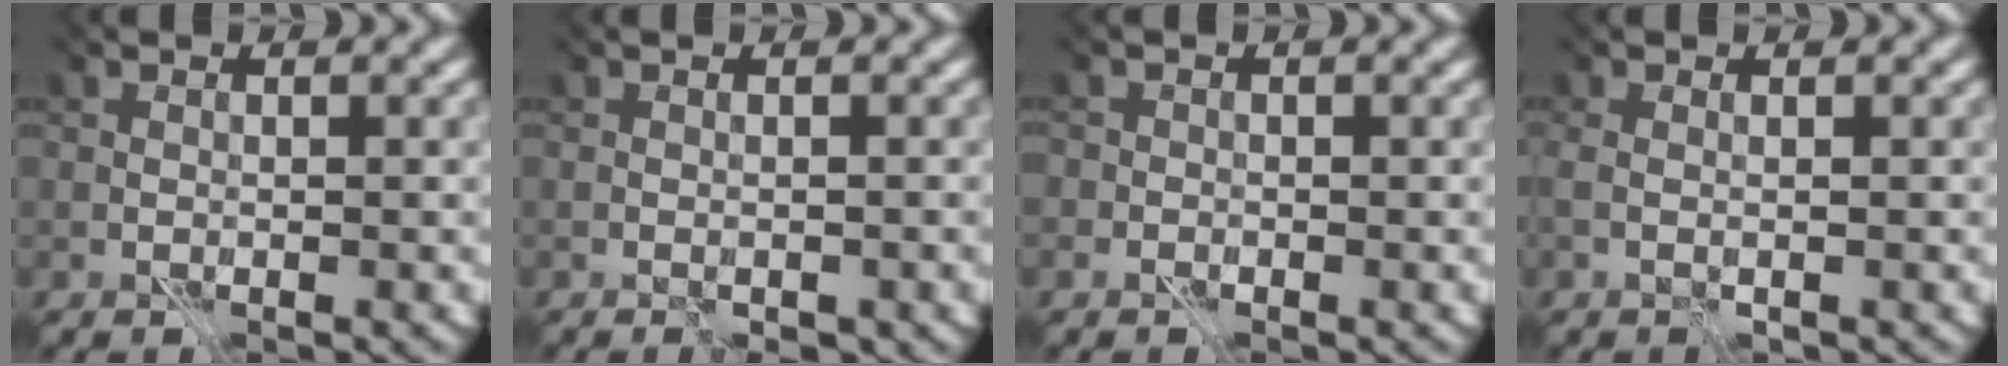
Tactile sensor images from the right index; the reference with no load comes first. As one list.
[{"total": 0.5, "force": [-0.4, -0.1, 0.3], "torque": [-0.001, -0.001, -0.004]}, {"total": 1.2, "force": [-0.6, 1.0, 0.3], "torque": [0.003, 0.009, -0.012]}, {"total": 1.1, "force": [0.3, 0.4, 1.0], "torque": [-0.016, 0.014, 0.001]}]